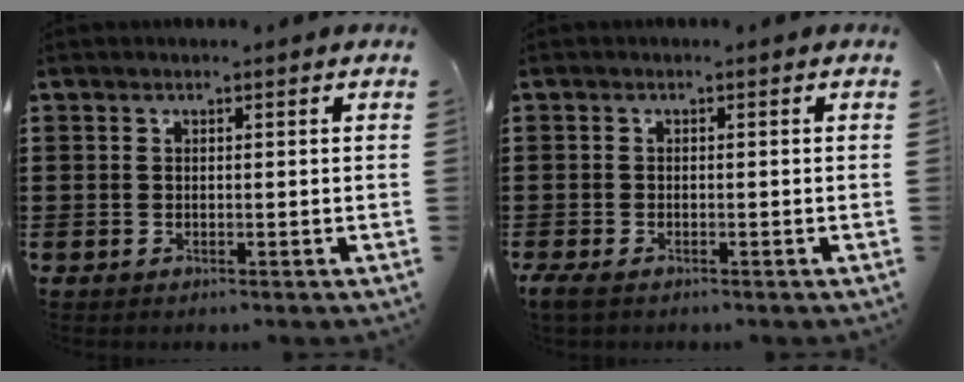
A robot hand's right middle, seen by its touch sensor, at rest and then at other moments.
{"total": 1.4, "force": [-1.0, 0.5, 0.8], "torque": [-0.033, -0.008, -0.023]}